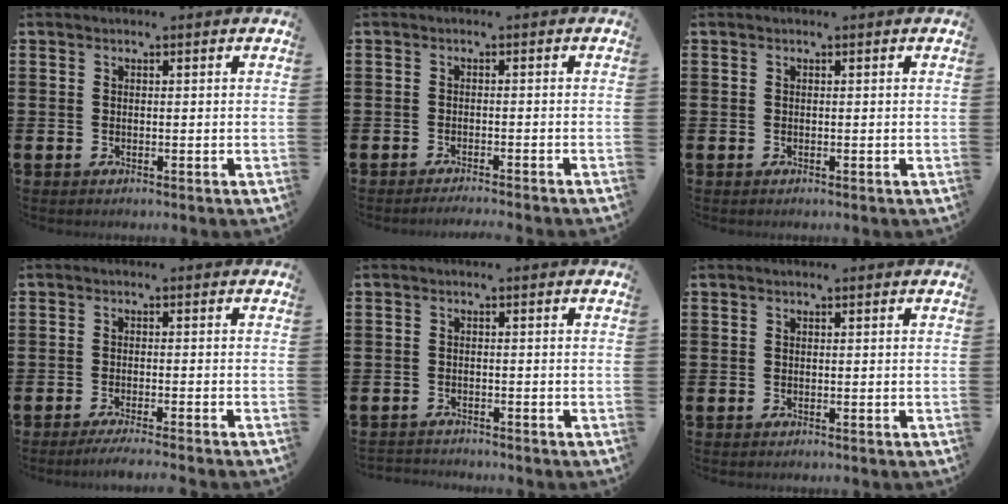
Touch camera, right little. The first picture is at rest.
{"total": 1.2, "force": [-1.1, -0.3, 0.2], "torque": [-0.002, 0.001, -0.023]}
{"total": 0.0}
{"total": 1.8, "force": [-1.5, -0.2, 0.9], "torque": [-0.013, 0.002, -0.029]}
{"total": 1.1, "force": [-1.1, 0.1, -0.1], "torque": [-0.001, 0.003, -0.024]}
{"total": 0.0}